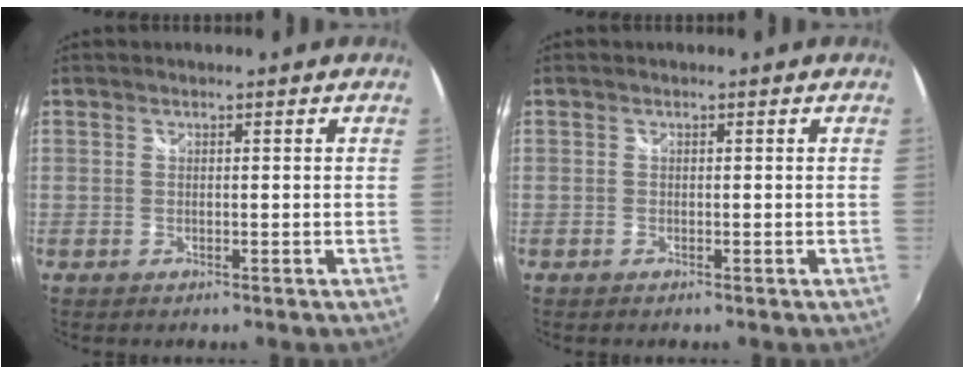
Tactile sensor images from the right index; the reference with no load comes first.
{"total": 0.0}